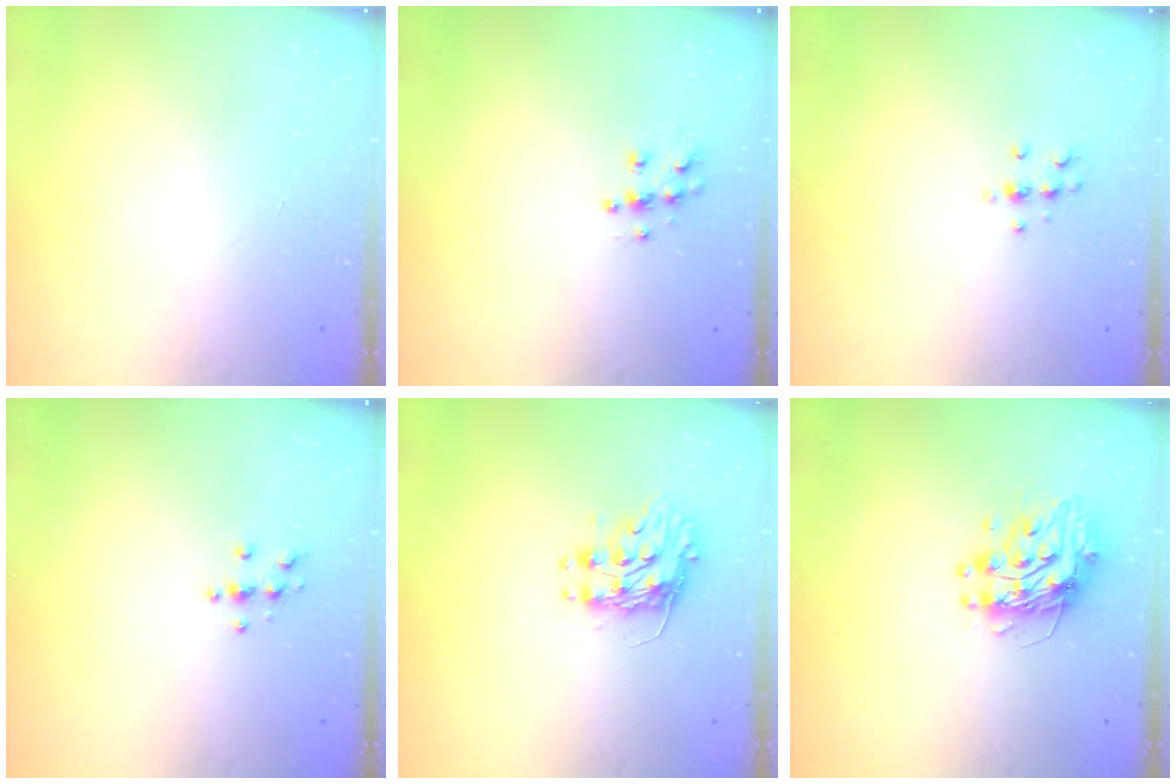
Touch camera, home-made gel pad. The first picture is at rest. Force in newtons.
{"total": 6.6, "press": 6.6, "slide": 0.3}
{"total": 4.9, "press": 4.8, "slide": 1.2}
{"total": 3.6, "press": 3.6, "slide": 0.4}
{"total": 9.1, "press": 9.0, "slide": 1.0}
{"total": 10.2, "press": 10.2, "slide": 0.8}